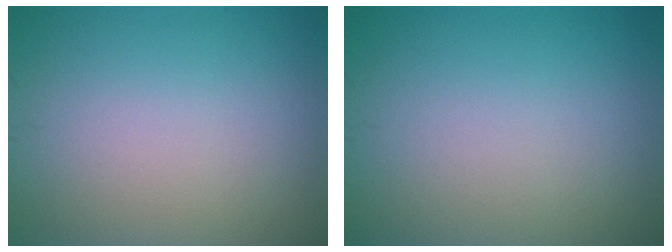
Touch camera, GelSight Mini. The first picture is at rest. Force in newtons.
{"total": 0.0}